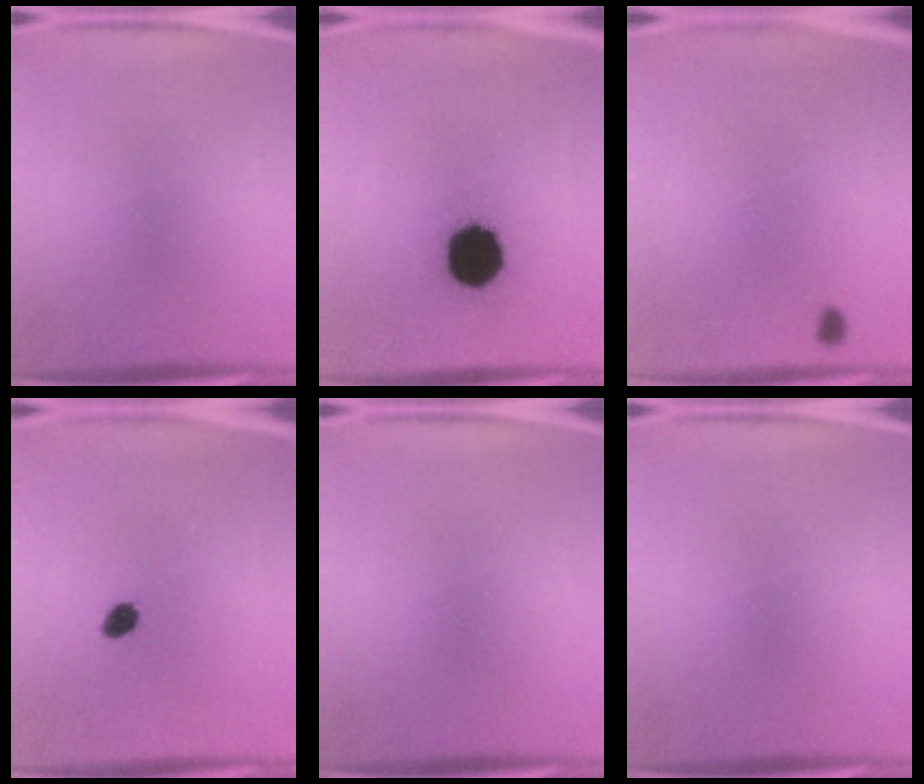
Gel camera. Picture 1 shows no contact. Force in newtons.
{"total": 16.5}
{"total": 0.7}
{"total": 2.8}
{"total": 0.0}
{"total": 0.0}